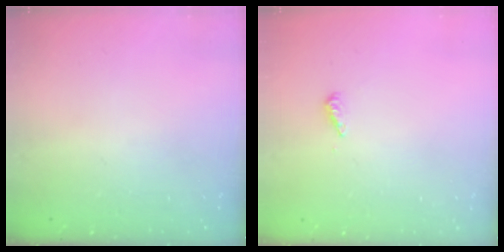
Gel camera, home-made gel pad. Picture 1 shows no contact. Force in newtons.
{"total": 4.3, "press": 4.2, "slide": 0.6}